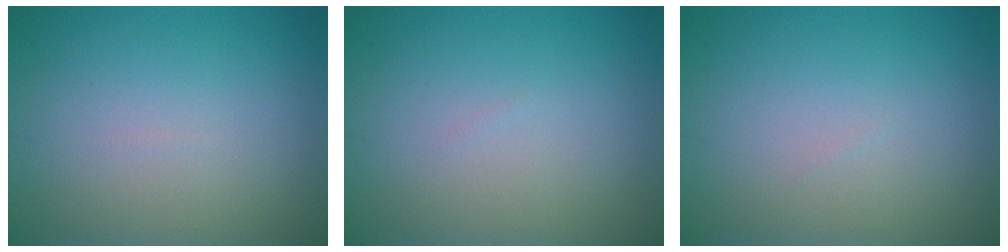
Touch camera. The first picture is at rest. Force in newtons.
{"total": 0.0}
{"total": 0.0}